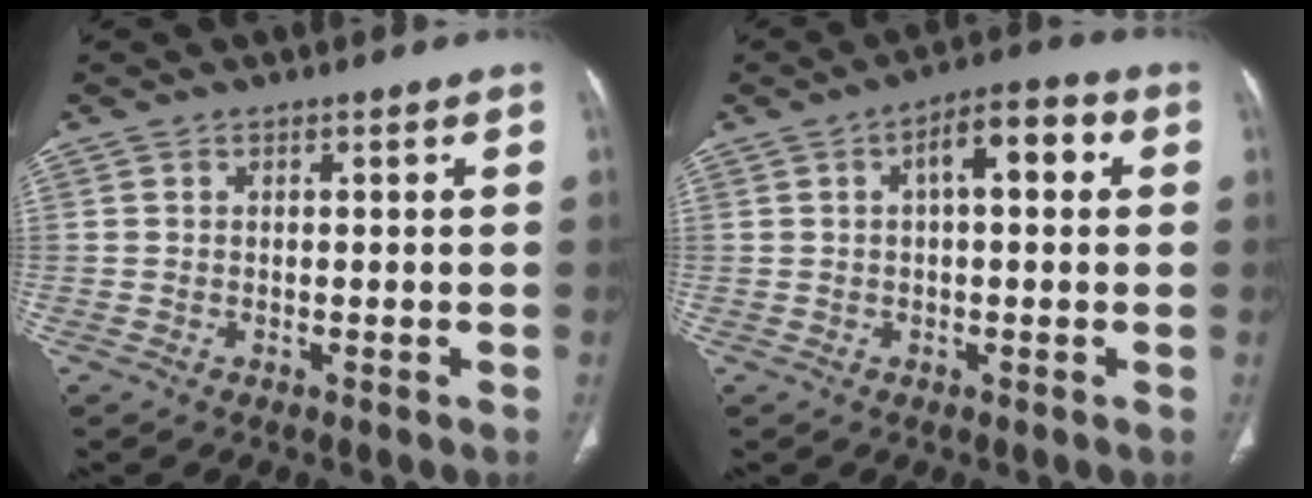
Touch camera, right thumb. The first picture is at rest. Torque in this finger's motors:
{"motor_torque": [1.60, 3.40, 0.89, 0.04, 0.09]}